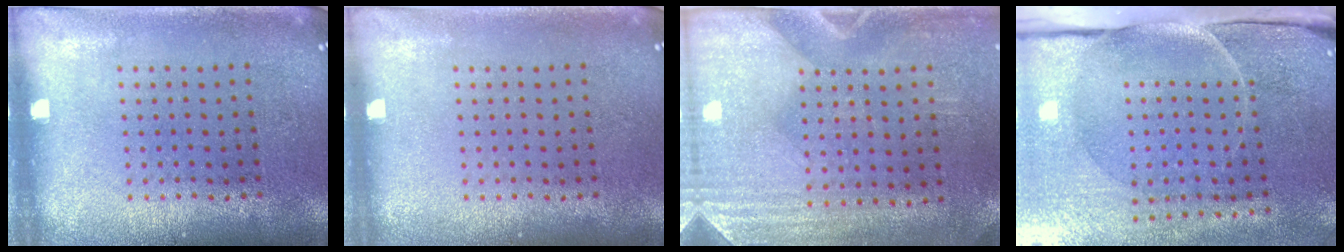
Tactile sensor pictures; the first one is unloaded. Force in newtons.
{"total": 0.0}
{"total": 2.9, "press": 2.5, "slide": 1.4}
{"total": 4.9, "press": 4.0, "slide": 2.9}